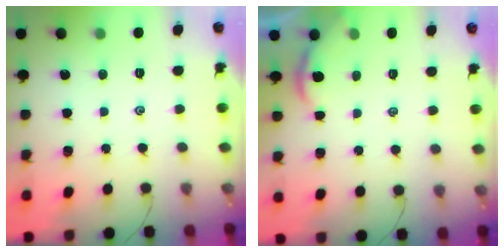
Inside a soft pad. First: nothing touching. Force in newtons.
{"total": 1.2, "press": 1.1, "slide": 0.1}